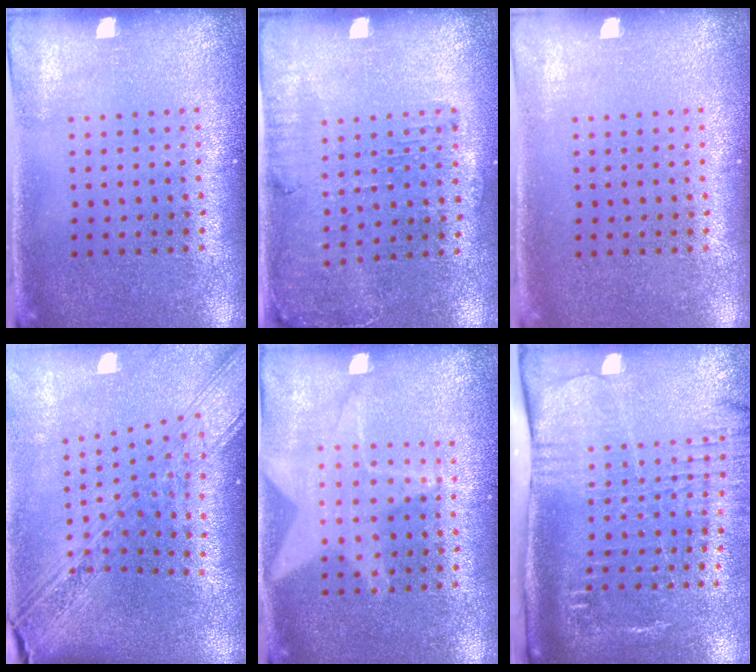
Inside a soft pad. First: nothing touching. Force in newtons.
{"total": 1.3, "press": 1.2, "slide": 0.4}
{"total": 0.0}
{"total": 3.6, "press": 2.7, "slide": 2.5}
{"total": 0.5, "press": 0.5, "slide": 0.0}
{"total": 2.7, "press": 2.1, "slide": 1.7}